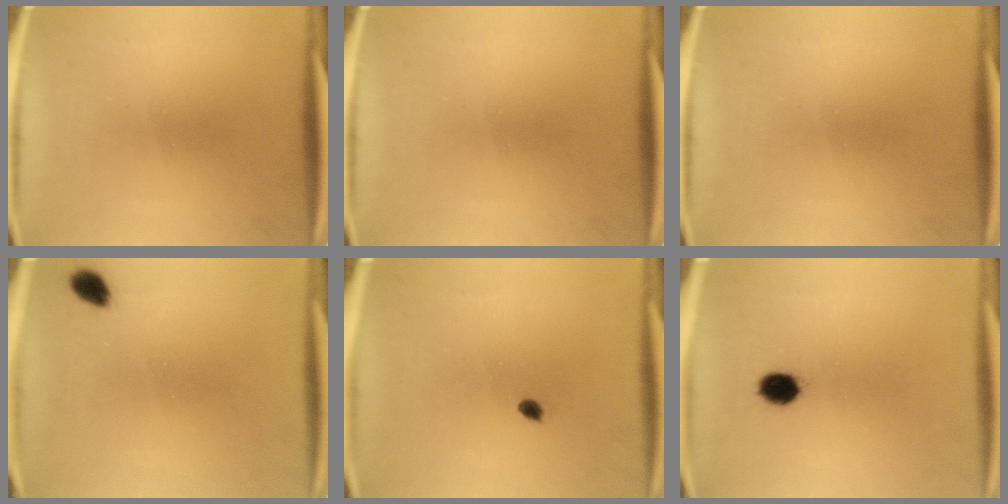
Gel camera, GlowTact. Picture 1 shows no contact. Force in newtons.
{"total": 0.0}
{"total": 0.0}
{"total": 2.6}
{"total": 1.1}
{"total": 4.1}